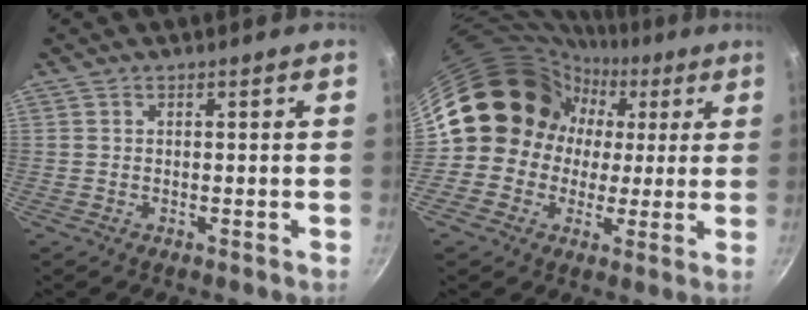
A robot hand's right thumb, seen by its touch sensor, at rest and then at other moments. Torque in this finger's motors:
{"motor_torque": [1.70, 3.31, 0.92, -0.89, 0.59]}